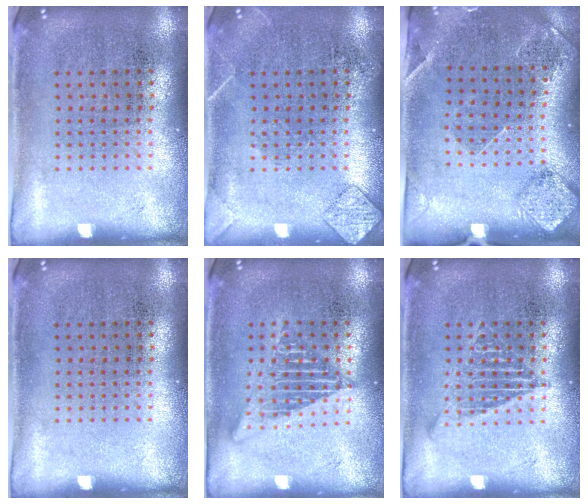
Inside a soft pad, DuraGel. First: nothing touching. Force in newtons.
{"total": 1.6, "press": 1.6, "slide": 0.2}
{"total": 1.5, "press": 1.4, "slide": 0.4}
{"total": 0.0}
{"total": 2.7, "press": 2.7, "slide": 0.3}
{"total": 1.7, "press": 1.7, "slide": 0.2}